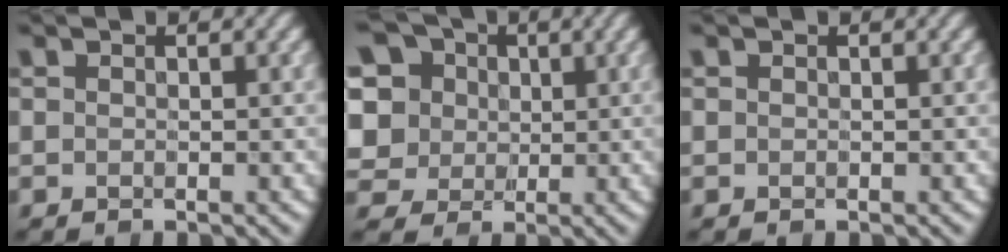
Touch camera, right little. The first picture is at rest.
{"total": 12.3, "force": [4.1, 10.0, 5.8], "torque": [-0.152, 0.029, 0.067]}
{"total": 0.0}